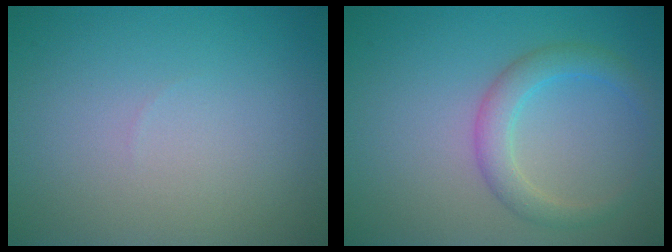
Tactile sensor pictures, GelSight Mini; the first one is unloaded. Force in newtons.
{"total": 3.0, "press": 3.0, "slide": 0.1}